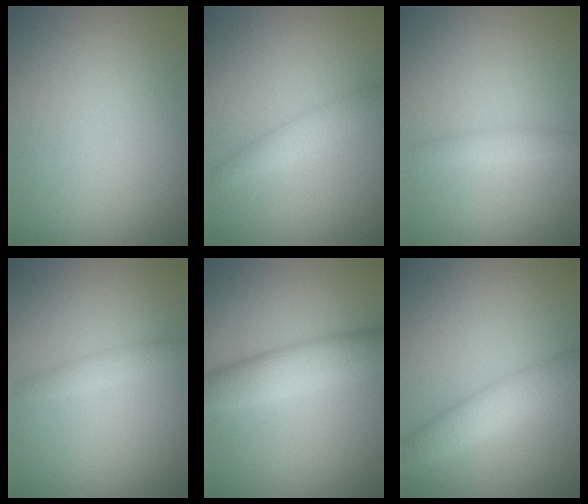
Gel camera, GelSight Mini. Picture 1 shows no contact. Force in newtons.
{"total": 2.1, "press": 2.1, "slide": 0.1}
{"total": 1.3, "press": 1.3, "slide": 0.0}
{"total": 1.5, "press": 1.5, "slide": 0.1}
{"total": 4.8, "press": 4.8, "slide": 0.1}
{"total": 4.5, "press": 4.5, "slide": 0.2}